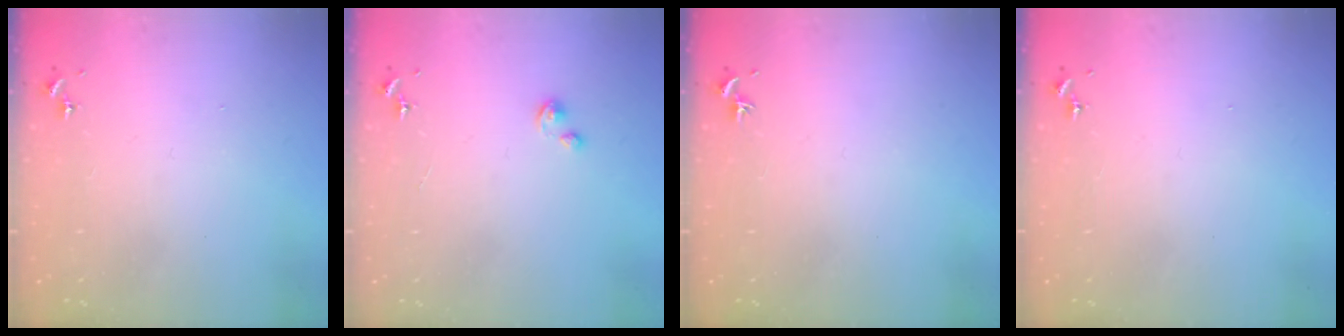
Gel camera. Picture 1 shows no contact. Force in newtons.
{"total": 1.9, "press": 1.9, "slide": 0.1}
{"total": 0.0}
{"total": 0.0}